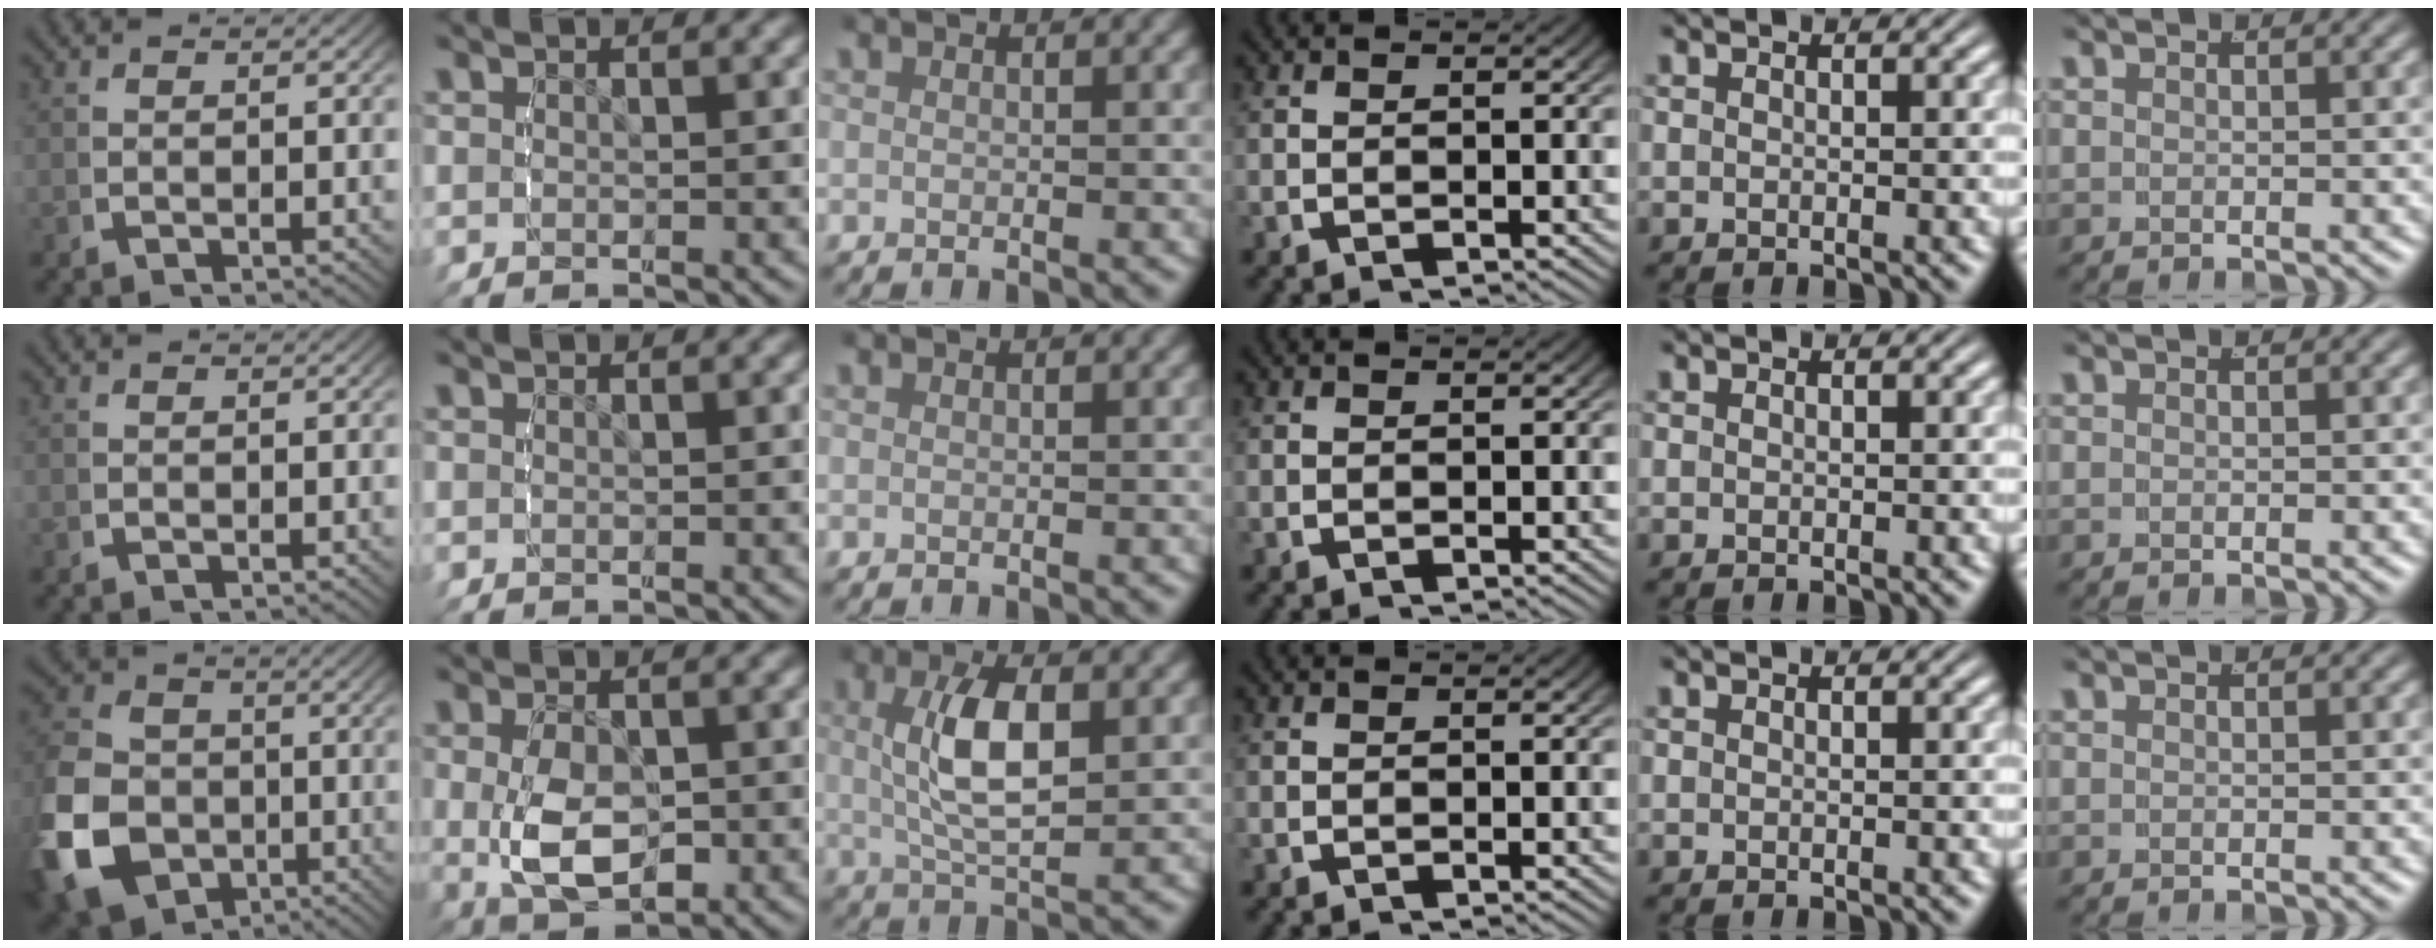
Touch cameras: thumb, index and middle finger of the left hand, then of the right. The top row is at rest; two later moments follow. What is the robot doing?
{"motion": "lift_and_place", "object": "bottle cap"}